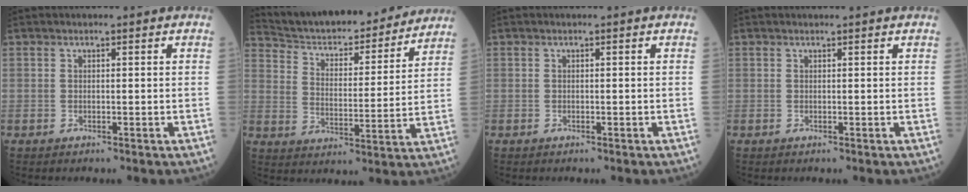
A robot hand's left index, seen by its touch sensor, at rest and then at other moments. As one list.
[{"total": 22.1, "force": [20.4, 4.3, 7.4], "torque": [-0.115, -0.007, 0.288]}, {"total": 0.0}, {"total": 1.2, "force": [1.2, 0.1, 0.3], "torque": [-0.006, 0.007, 0.013]}]